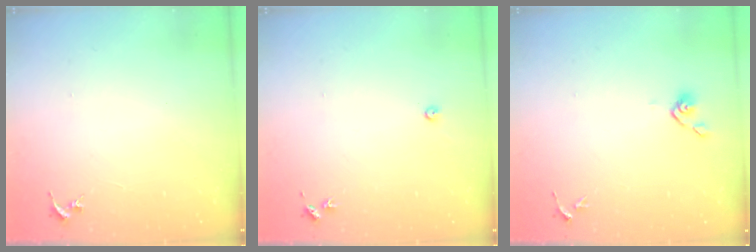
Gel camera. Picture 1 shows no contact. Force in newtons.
{"total": 2.2, "press": 2.2, "slide": 0.3}
{"total": 4.2, "press": 4.1, "slide": 1.1}